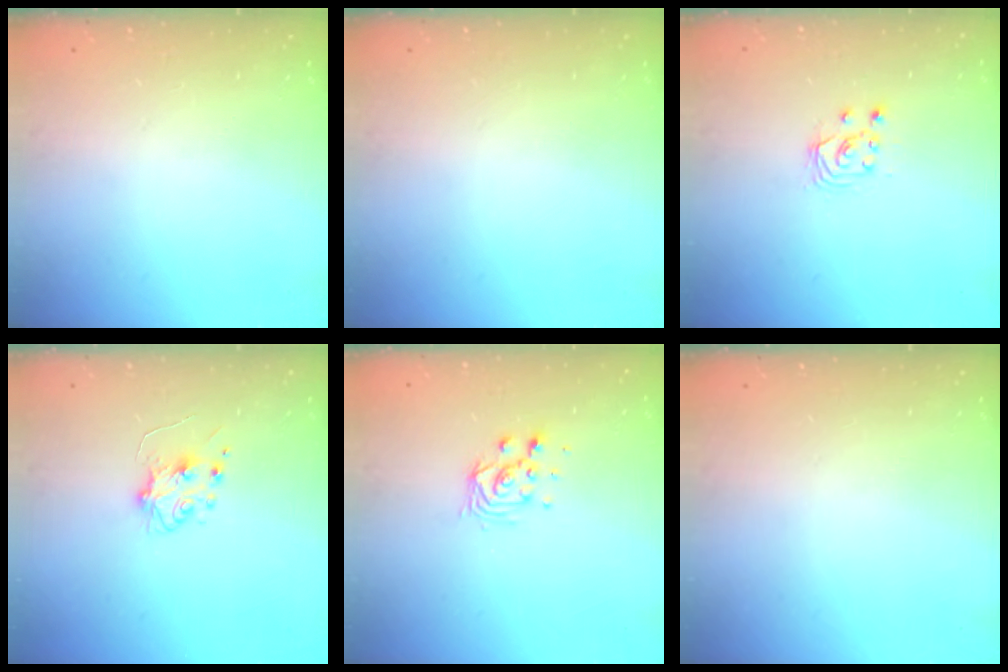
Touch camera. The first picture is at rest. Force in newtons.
{"total": 0.0}
{"total": 2.9, "press": 2.9, "slide": 0.2}
{"total": 5.9, "press": 5.9, "slide": 0.9}
{"total": 6.8, "press": 6.8, "slide": 0.5}
{"total": 0.0}